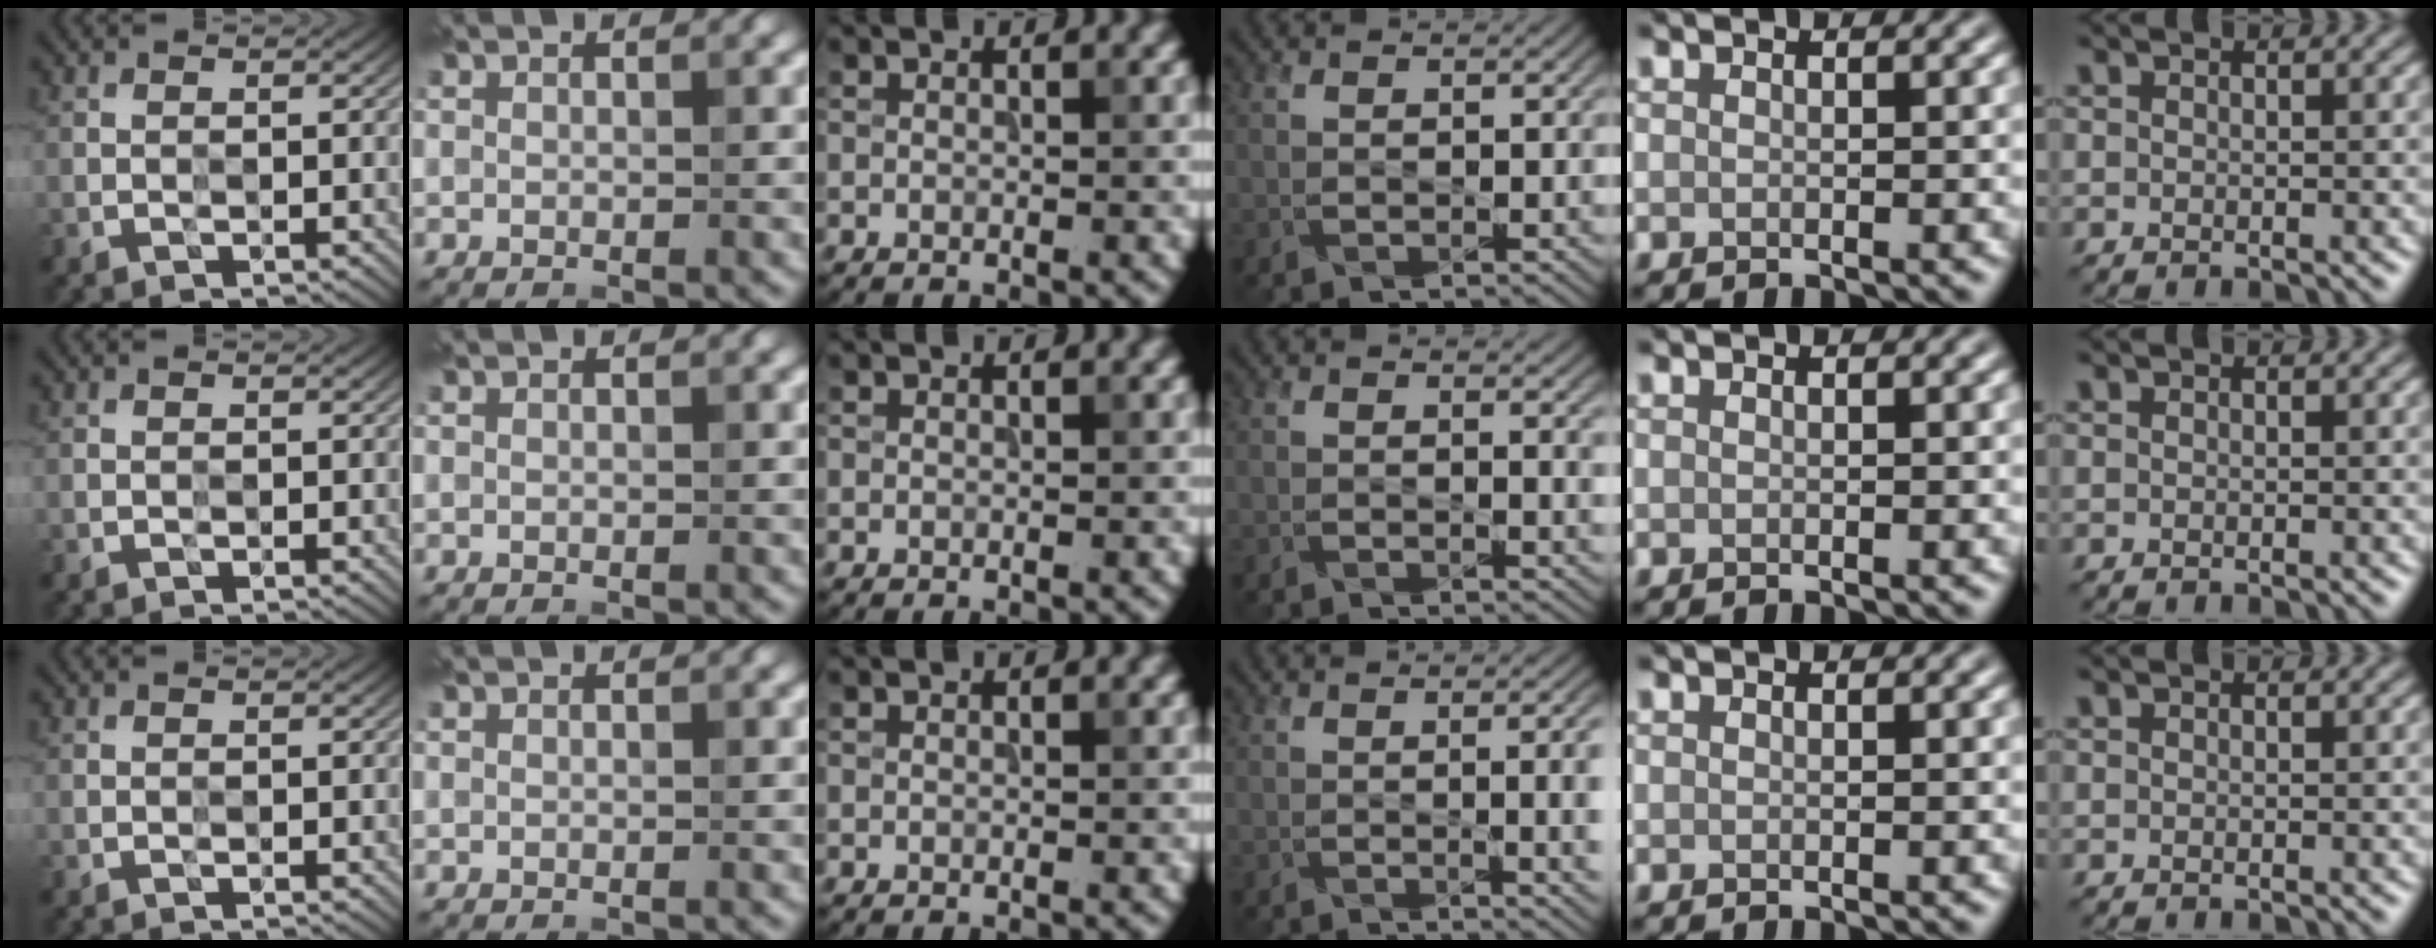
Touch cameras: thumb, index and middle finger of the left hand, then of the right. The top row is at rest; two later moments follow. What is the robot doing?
{"motion": "press", "object": "grip strengthener"}